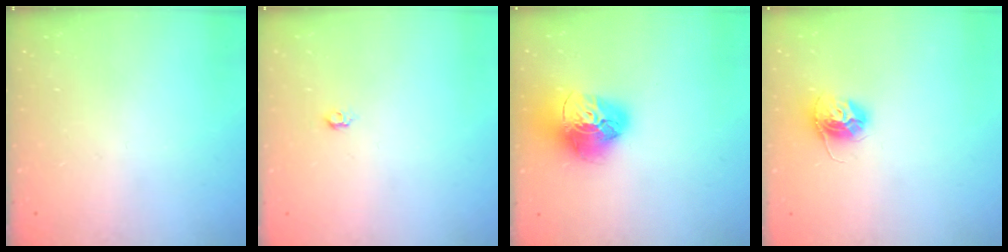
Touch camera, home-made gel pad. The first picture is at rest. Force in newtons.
{"total": 4.0, "press": 3.9, "slide": 0.7}
{"total": 18.0, "press": 17.9, "slide": 1.9}
{"total": 11.3, "press": 11.2, "slide": 0.8}